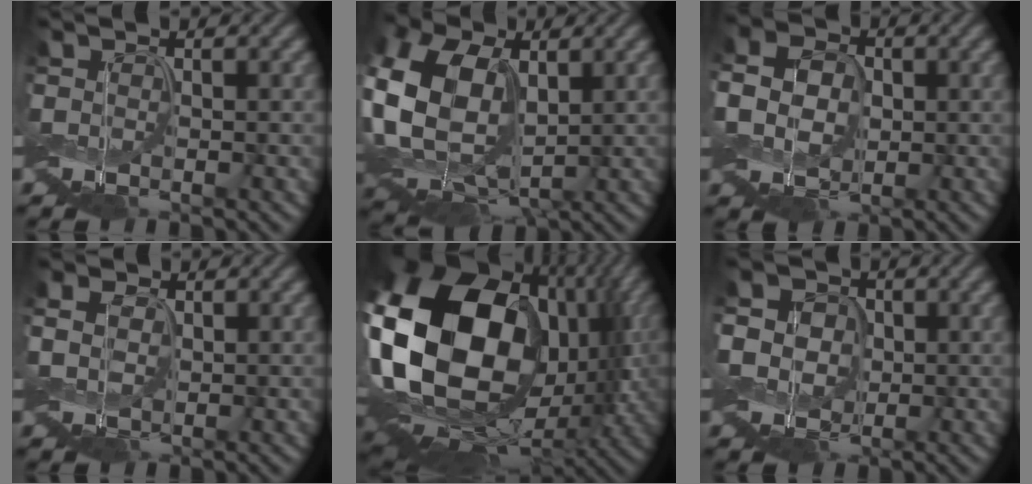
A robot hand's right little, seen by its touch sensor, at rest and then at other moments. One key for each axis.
{"total": 15.2, "fx": 1.8, "fy": 10.6, "fz": 10.7, "tx": -0.231, "ty": 0.001, "tz": 0.036}
{"total": 5.1, "fx": -0.3, "fy": 4.0, "fz": 3.1, "tx": -0.069, "ty": 0.009, "tz": -0.018}
{"total": 2.1, "fx": 0.0, "fy": 1.7, "fz": 1.3, "tx": -0.032, "ty": 0.002, "tz": -0.006}
{"total": 20.8, "fx": 1.1, "fy": 14.9, "fz": 14.5, "tx": -0.319, "ty": -0.012, "tz": 0.034}
{"total": 8.9, "fx": 1.9, "fy": 7.4, "fz": 4.5, "tx": -0.103, "ty": 0.030, "tz": 0.015}